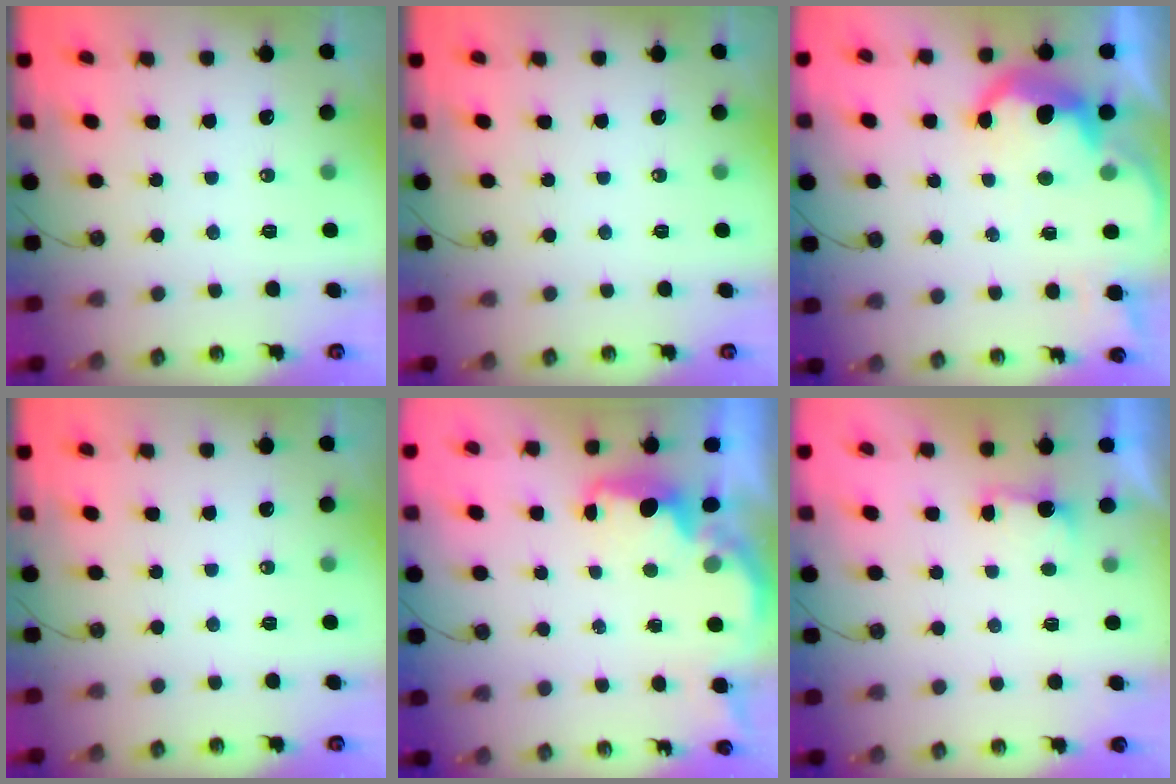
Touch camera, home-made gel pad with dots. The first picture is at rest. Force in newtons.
{"total": 0.0}
{"total": 10.7, "press": 10.7, "slide": 0.8}
{"total": 0.0}
{"total": 2.1, "press": 2.0, "slide": 0.7}
{"total": 2.1, "press": 1.9, "slide": 0.9}